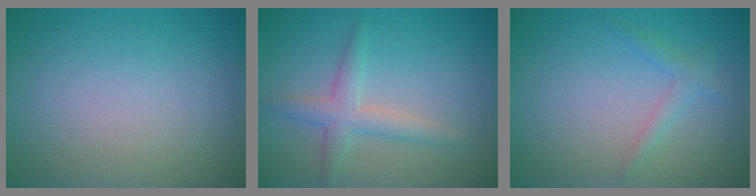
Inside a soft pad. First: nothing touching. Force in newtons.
{"total": 2.8, "press": 2.8, "slide": 0.0}
{"total": 1.4, "press": 1.4, "slide": 0.1}